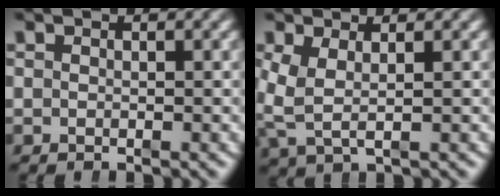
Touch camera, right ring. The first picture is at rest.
{"total": 3.5, "force": [0.0, 2.2, 2.8], "torque": [-0.080, -0.022, 0.013]}